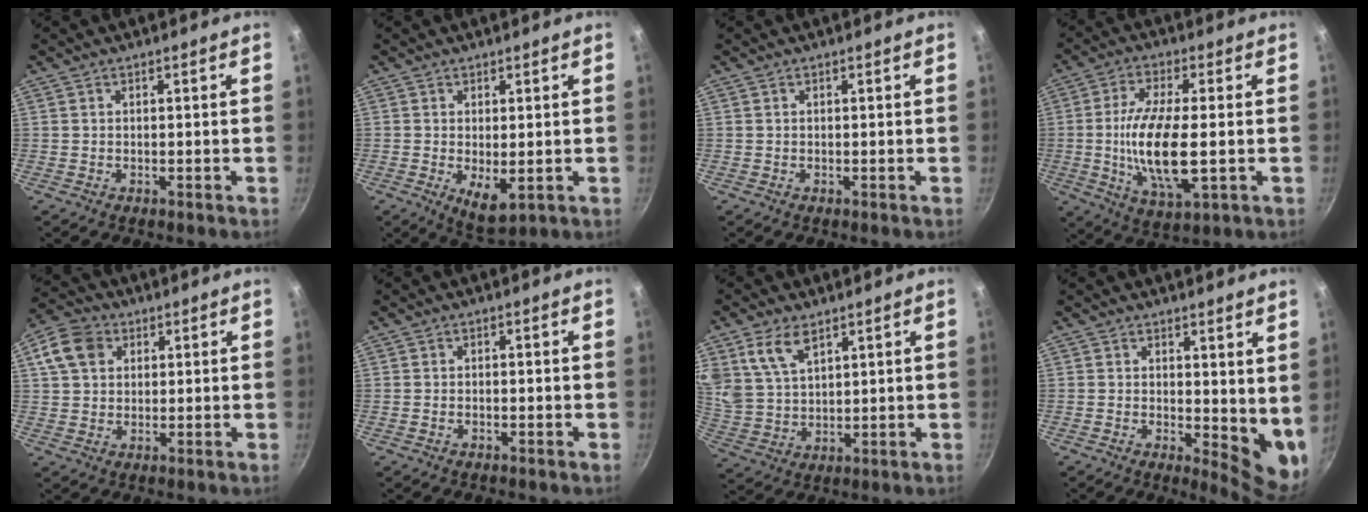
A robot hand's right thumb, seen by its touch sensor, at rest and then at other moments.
{"total": 5.7, "force": [-0.7, 2.4, 5.1], "torque": [-0.073, -0.014, 0.002]}
{"total": 0.0}
{"total": 14.7, "force": [-1.4, 5.2, 13.7], "torque": [-0.264, -0.008, -0.029]}
{"total": 8.3, "force": [2.8, 6.5, 4.3], "torque": [-0.061, 0.008, 0.039]}
{"total": 0.6, "force": [-0.4, 0.3, 0.4], "torque": [-0.012, 0.005, -0.011]}
{"total": 8.6, "force": [4.9, 4.9, 5.2], "torque": [-0.090, -0.022, 0.107]}
{"total": 7.9, "force": [1.9, 3.6, 6.7], "torque": [-0.071, -0.022, 0.031]}